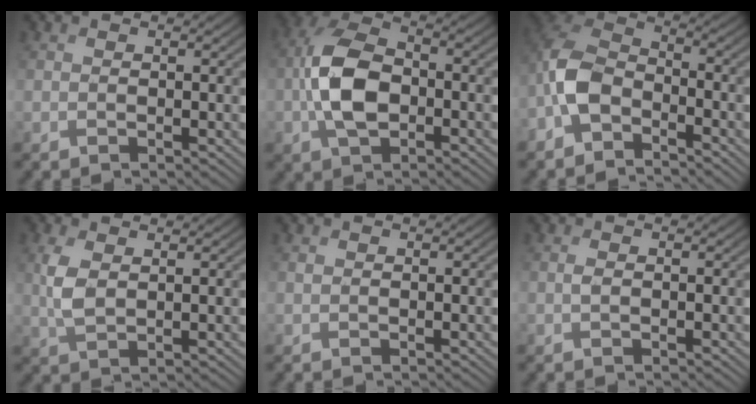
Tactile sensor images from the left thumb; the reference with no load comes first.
{"total": 9.1, "force": [-1.4, 5.3, 7.3], "torque": [-0.159, 0.015, -0.039]}
{"total": 7.3, "force": [-3.7, 4.1, 4.7], "torque": [-0.107, 0.011, -0.094]}
{"total": 3.8, "force": [1.7, 1.5, 3.0], "torque": [-0.079, 0.010, 0.037]}
{"total": 0.7, "force": [0.7, -0.1, -0.1], "torque": [0.004, 0.003, 0.011]}
{"total": 0.7, "force": [0.5, 0.0, 0.5], "torque": [-0.012, 0.006, 0.009]}